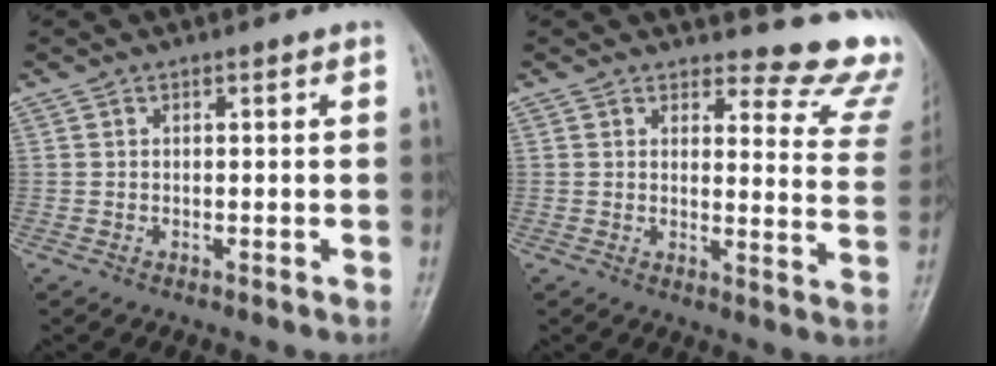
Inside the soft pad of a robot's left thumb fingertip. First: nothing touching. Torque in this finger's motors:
{"motor_torque": [0.22, -0.02, -0.29, -0.53, 0.05]}